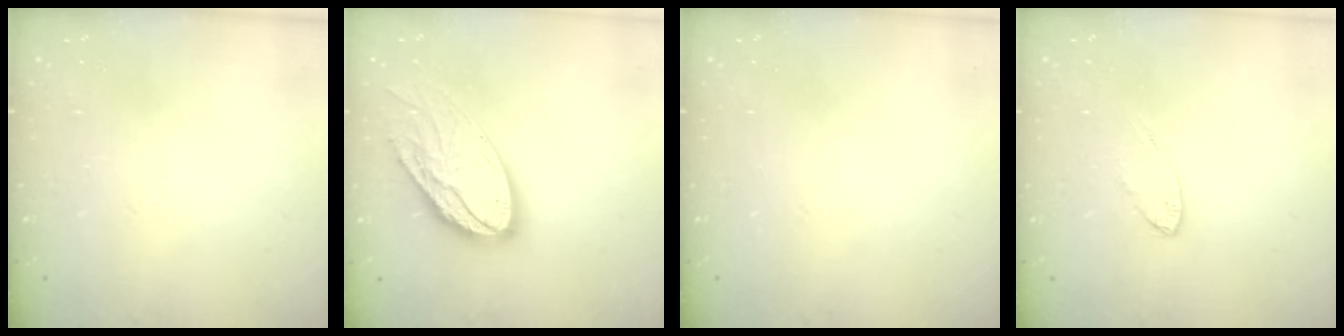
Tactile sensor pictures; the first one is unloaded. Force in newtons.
{"total": 17.3, "press": 17.2, "slide": 1.6}
{"total": 0.0}
{"total": 6.1, "press": 6.1, "slide": 0.4}